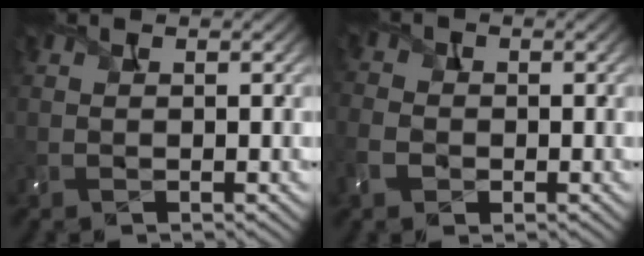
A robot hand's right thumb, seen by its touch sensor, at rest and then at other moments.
{"total": 3.8, "force": [-1.5, 2.8, 2.1], "torque": [-0.059, -0.006, -0.038]}